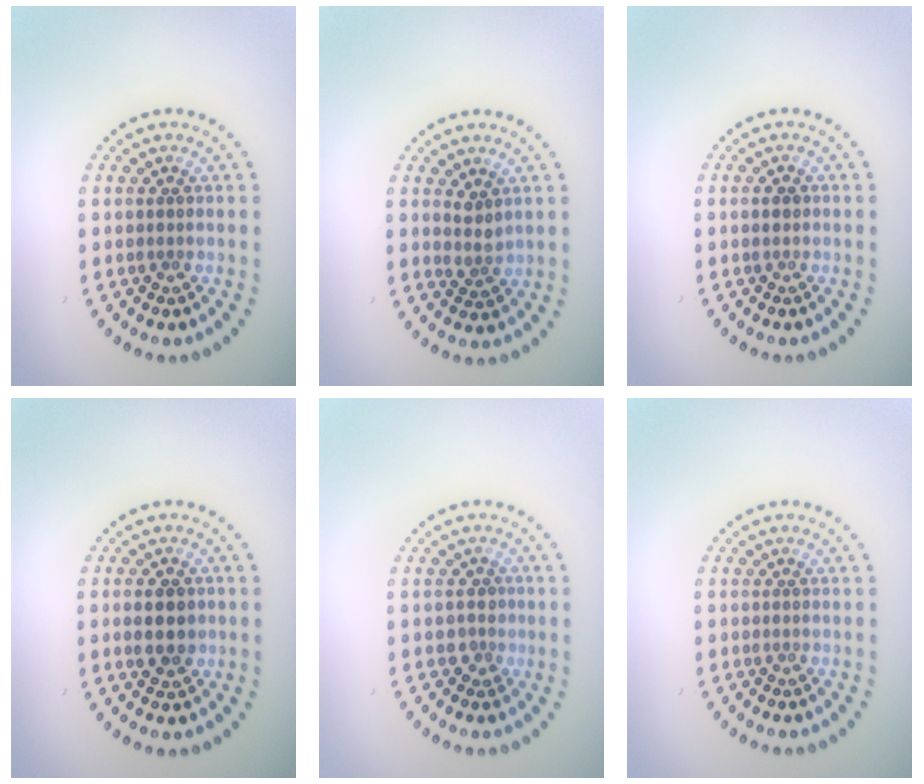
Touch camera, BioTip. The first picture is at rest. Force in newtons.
{"total": 1.7, "press": 1.3, "slide": 1.0}
{"total": 1.0, "press": 1.0, "slide": 0.1}
{"total": 2.9, "press": 2.9, "slide": 0.1}
{"total": 1.6, "press": 1.3, "slide": 0.9}
{"total": 0.0}